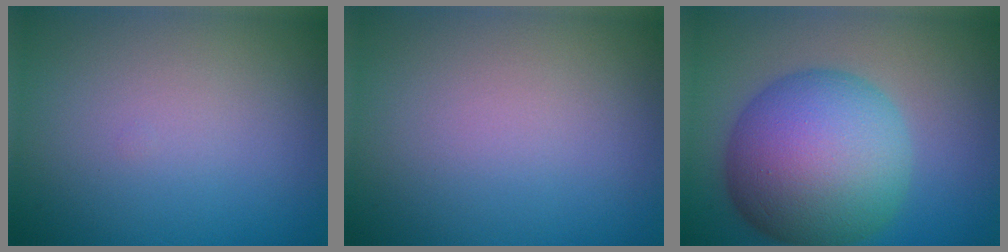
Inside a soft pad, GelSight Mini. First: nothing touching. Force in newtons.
{"total": 0.0}
{"total": 12.1, "press": 12.1, "slide": 0.1}